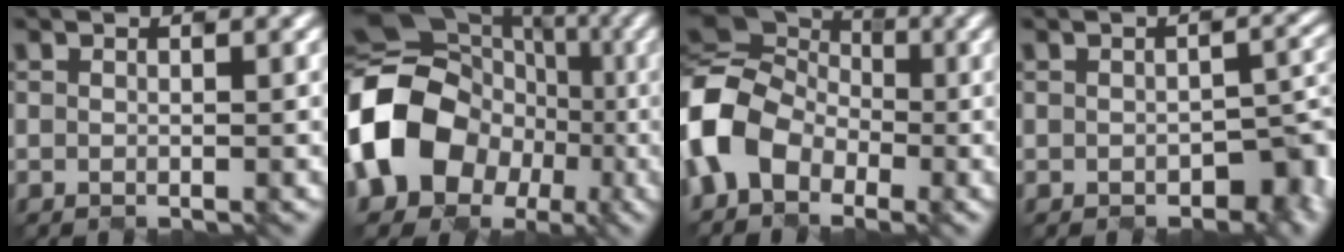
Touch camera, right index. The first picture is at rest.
{"total": 16.0, "force": [-4.0, 13.7, 7.3], "torque": [-0.178, -0.008, -0.089]}
{"total": 9.0, "force": [-3.2, 6.7, 5.1], "torque": [-0.119, 0.003, -0.067]}
{"total": 4.9, "force": [-1.9, 2.7, 3.6], "torque": [-0.038, -0.002, -0.010]}